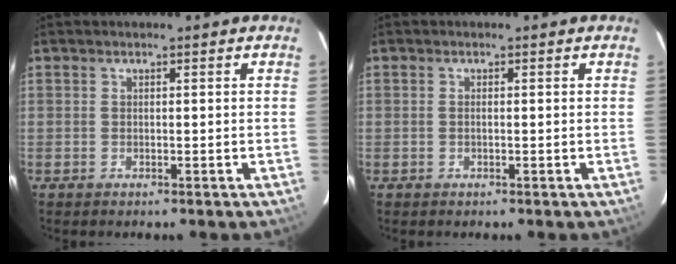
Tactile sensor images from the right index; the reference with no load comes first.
{"total": 0.6, "force": [0.0, 0.1, 0.6], "torque": [-0.013, 0.001, -0.001]}